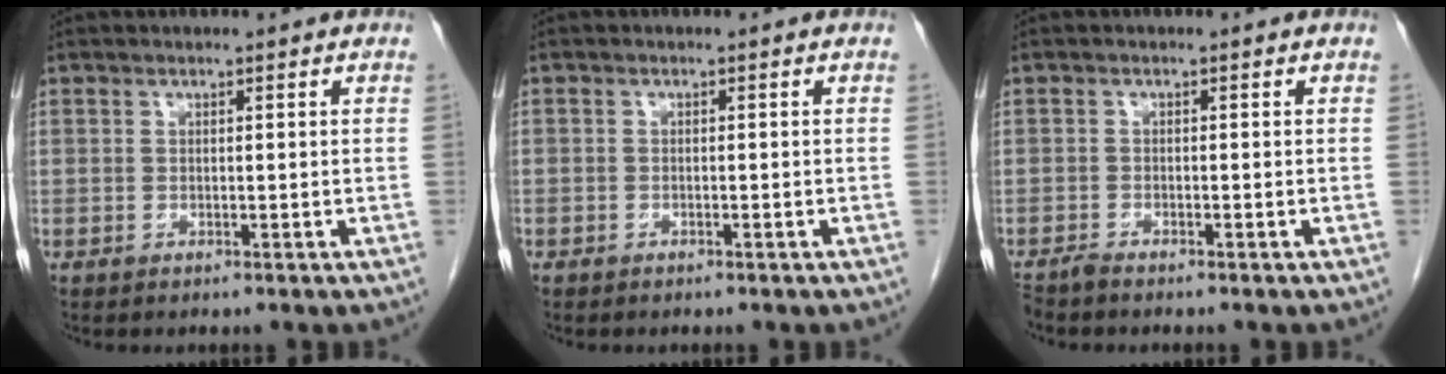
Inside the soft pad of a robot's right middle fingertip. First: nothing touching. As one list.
[{"total": 0.8, "force": [-0.5, 0.6, 0.0], "torque": [-0.003, 0.005, -0.012]}, {"total": 1.3, "force": [-1.3, -0.1, 0.3], "torque": [-0.011, -0.004, -0.025]}]